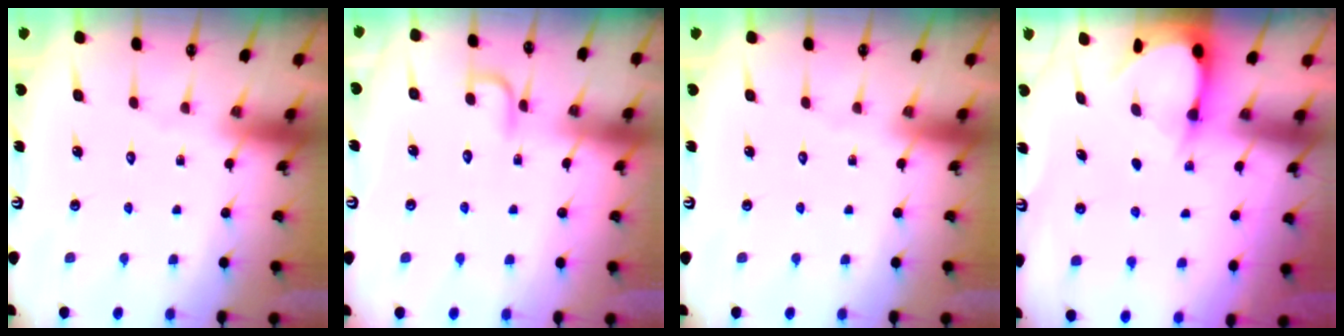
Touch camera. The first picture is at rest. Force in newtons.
{"total": 5.0, "press": 5.0, "slide": 0.5}
{"total": 0.0}
{"total": 3.2, "press": 3.1, "slide": 0.4}